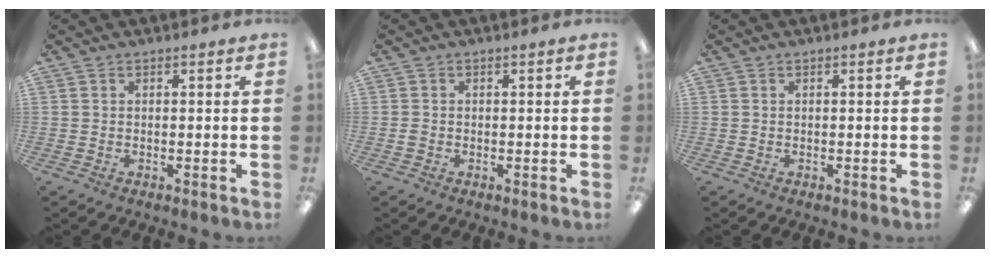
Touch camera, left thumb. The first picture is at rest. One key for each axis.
{"total": 0.8, "fx": -0.3, "fy": 0.6, "fz": 0.5, "tx": -0.009, "ty": 0.002, "tz": -0.008}
{"total": 0.0}